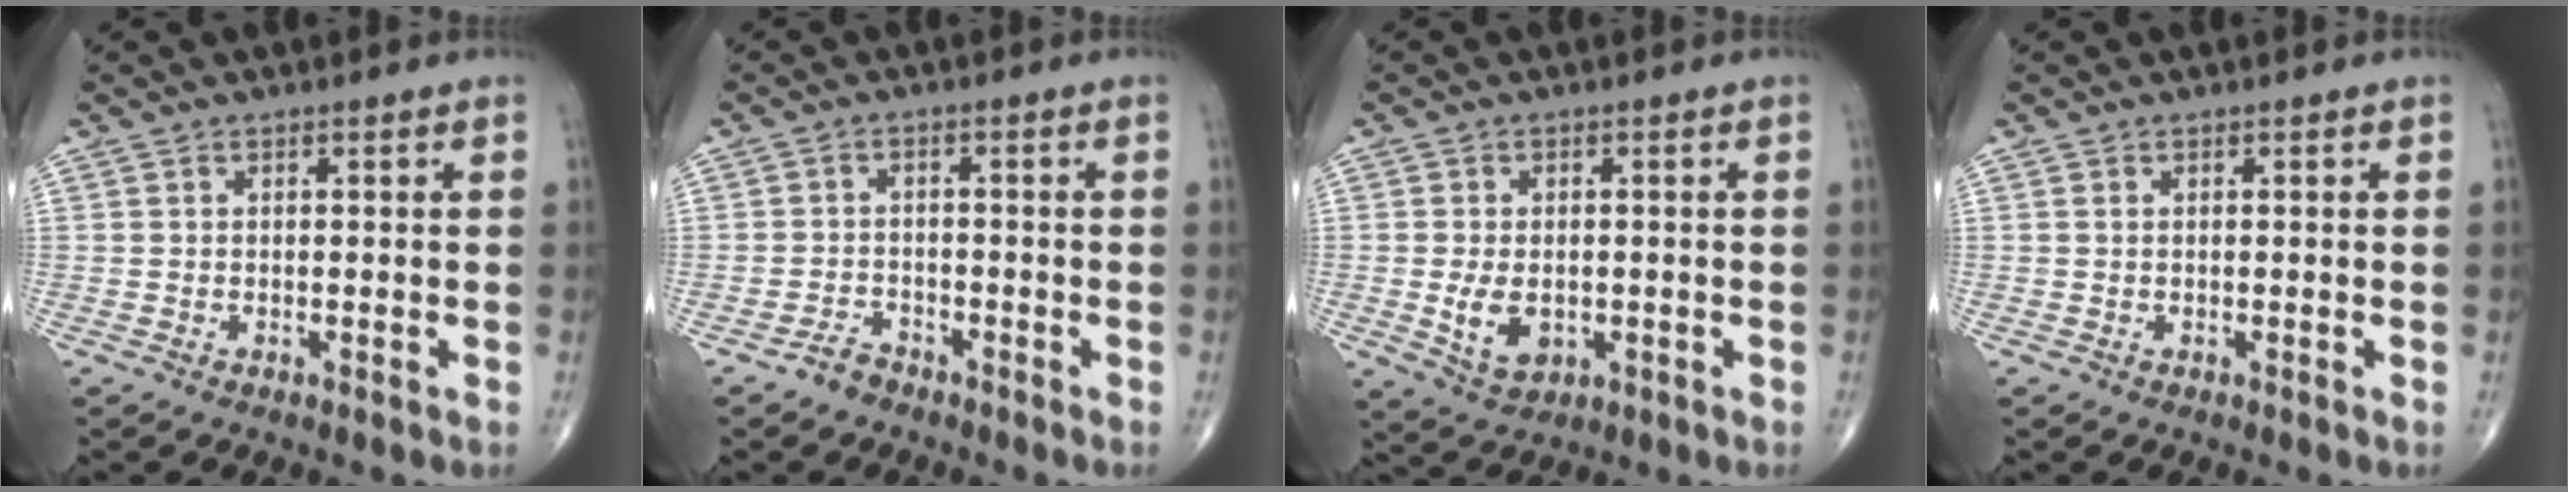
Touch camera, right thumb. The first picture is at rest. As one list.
[{"total": 2.4, "force": [-1.8, 1.4, 0.5], "torque": [-0.013, 0.008, -0.035]}, {"total": 6.2, "force": [-1.0, 4.1, 4.5], "torque": [-0.074, -0.008, -0.007]}, {"total": 0.0}]